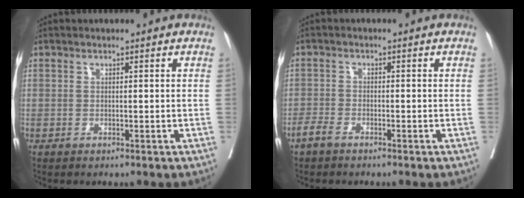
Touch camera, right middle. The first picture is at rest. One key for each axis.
{"total": 1.9, "fx": -1.5, "fy": 0.5, "fz": 1.0, "tx": -0.024, "ty": 0.000, "tz": -0.030}